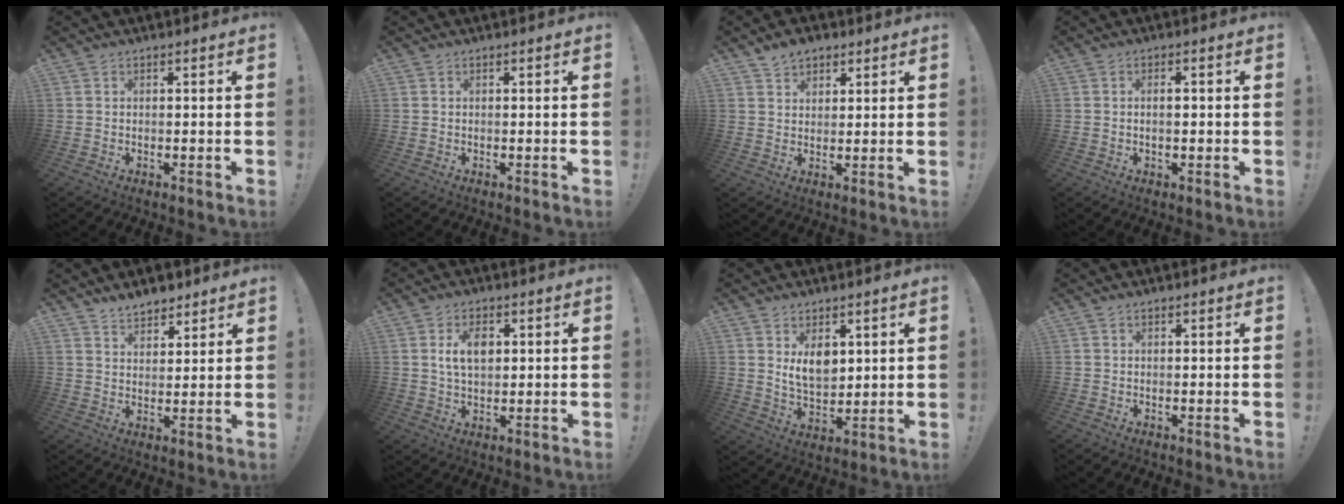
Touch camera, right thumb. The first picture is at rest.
{"total": 0.0}
{"total": 5.2, "force": [3.8, 3.4, 1.2], "torque": [-0.015, -0.017, 0.069]}
{"total": 1.7, "force": [-0.1, 0.8, 1.6], "torque": [-0.016, -0.001, -0.006]}
{"total": 6.0, "force": [5.4, 2.6, 0.9], "torque": [-0.006, -0.038, 0.100]}
{"total": 7.4, "force": [2.0, 4.8, 5.4], "torque": [-0.080, 0.001, 0.033]}
{"total": 8.5, "force": [4.1, 5.8, 4.7], "torque": [-0.070, -0.022, 0.079]}
{"total": 0.0}